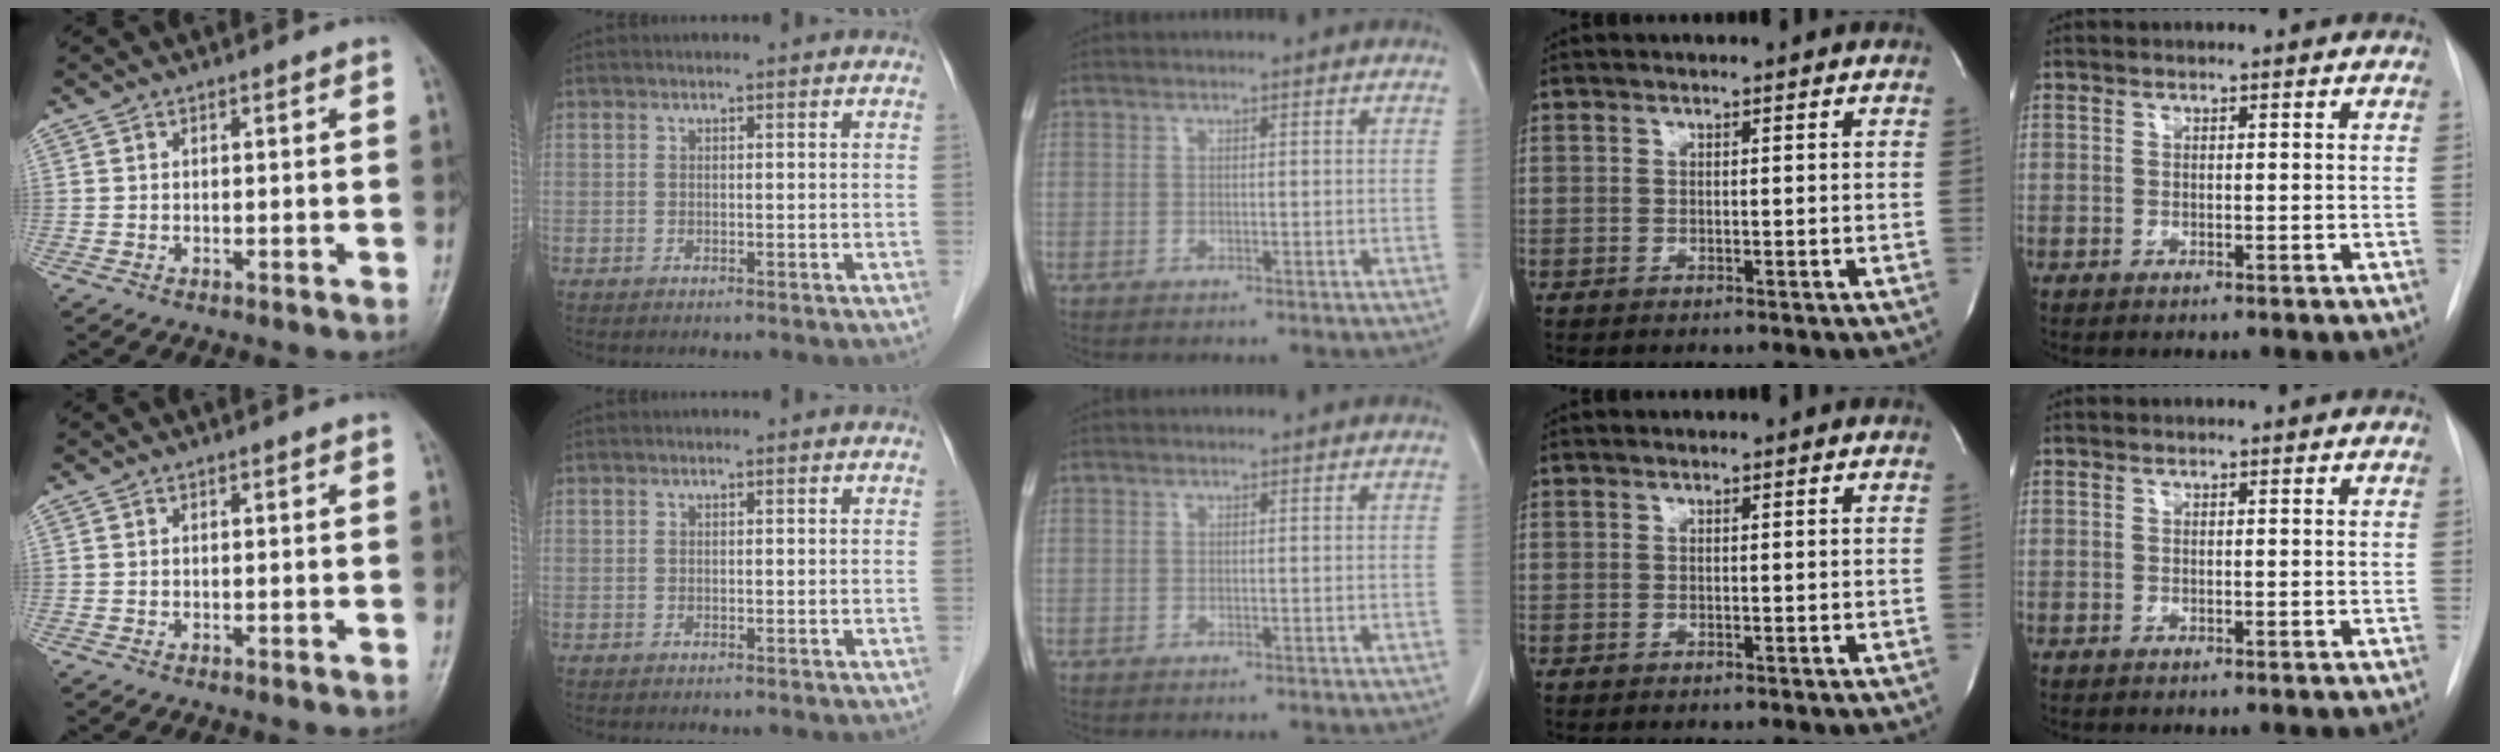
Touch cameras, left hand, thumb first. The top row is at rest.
{}